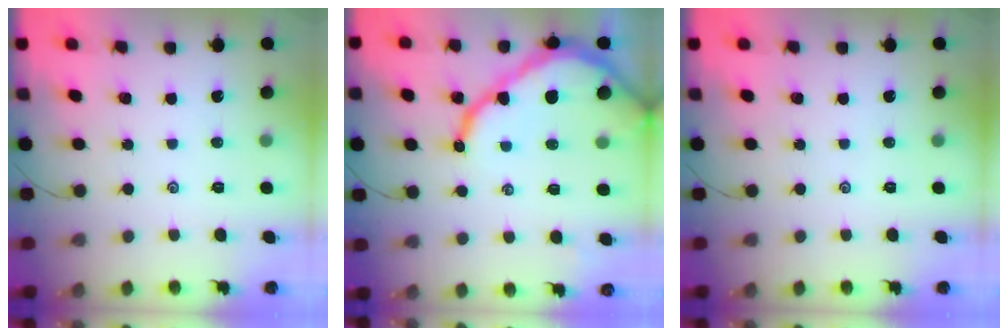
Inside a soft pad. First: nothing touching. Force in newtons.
{"total": 13.3, "press": 13.3, "slide": 1.1}
{"total": 0.0}